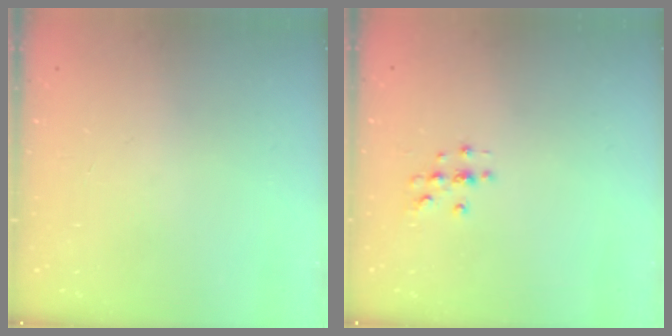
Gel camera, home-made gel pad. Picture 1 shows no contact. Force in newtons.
{"total": 2.0, "press": 2.0, "slide": 0.2}